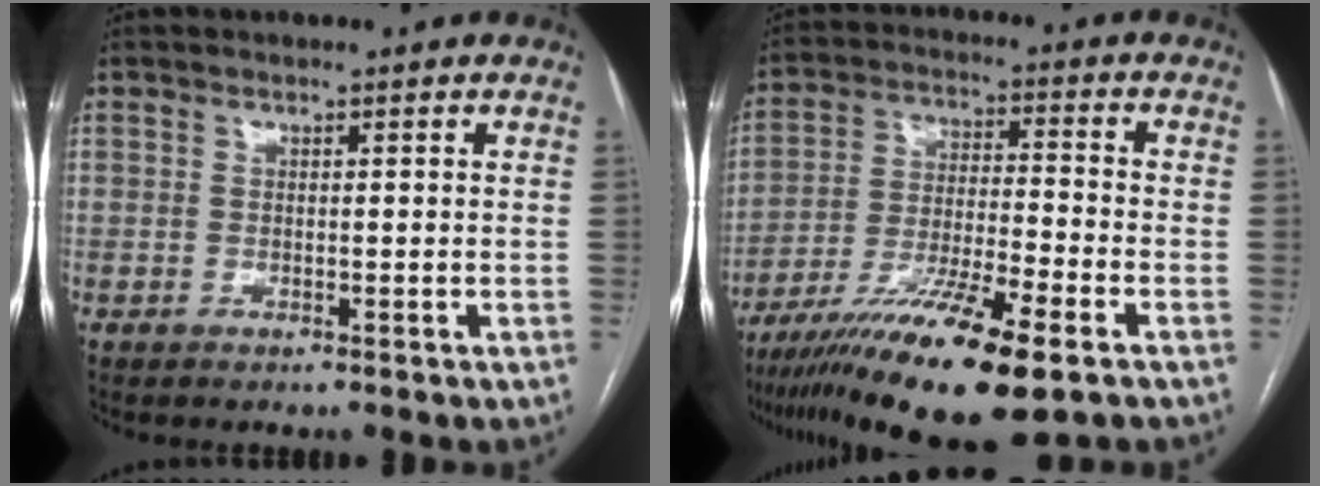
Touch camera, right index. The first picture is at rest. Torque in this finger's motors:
{"motor_torque": [0.65, -0.68, 0.61, 0.14]}